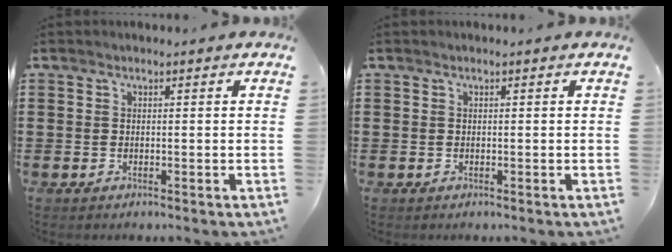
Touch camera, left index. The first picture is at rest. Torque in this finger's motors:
{"motor_torque": [-0.07, -0.04, 0.01, -0.01]}